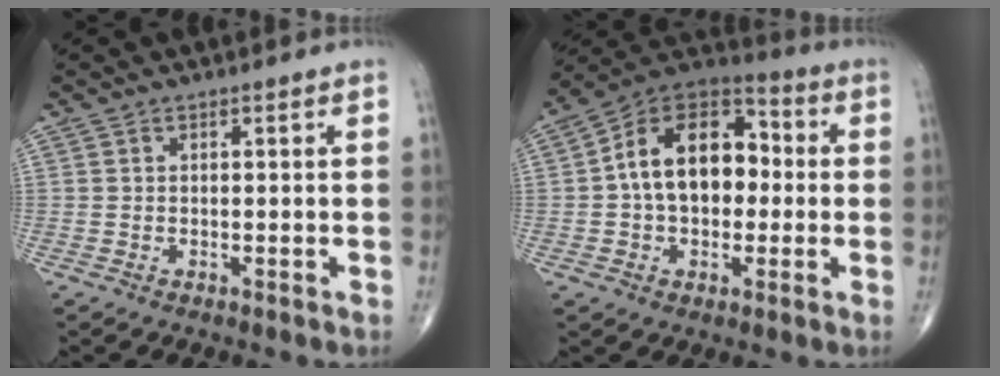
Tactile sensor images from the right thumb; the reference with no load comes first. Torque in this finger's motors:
{"motor_torque": [-0.23, 0.87, 0.83, -0.62, 0.27]}